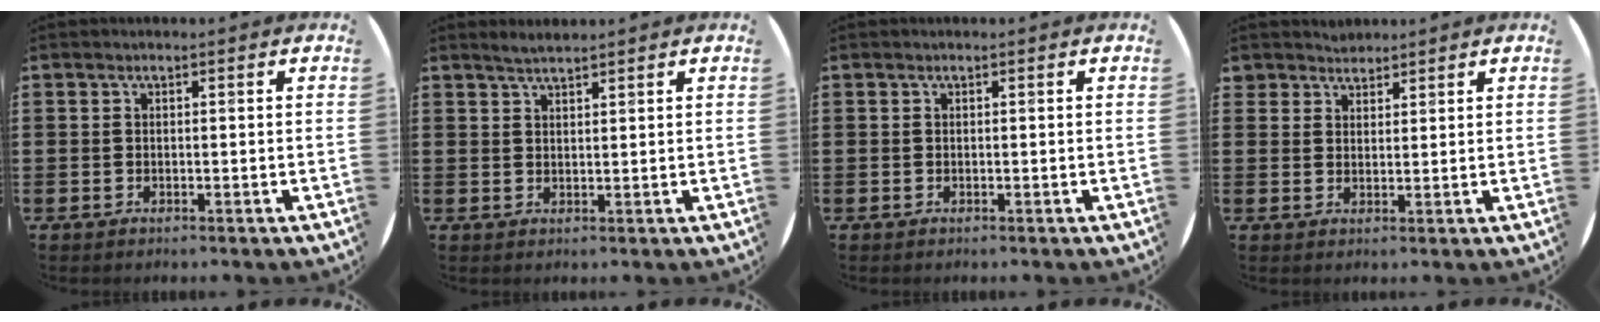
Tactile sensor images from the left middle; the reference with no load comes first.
{"total": 1.8, "force": [1.7, 0.0, 0.6], "torque": [-0.012, 0.002, 0.031]}
{"total": 0.0}
{"total": 2.2, "force": [2.1, 0.6, -0.3], "torque": [0.002, 0.004, 0.042]}